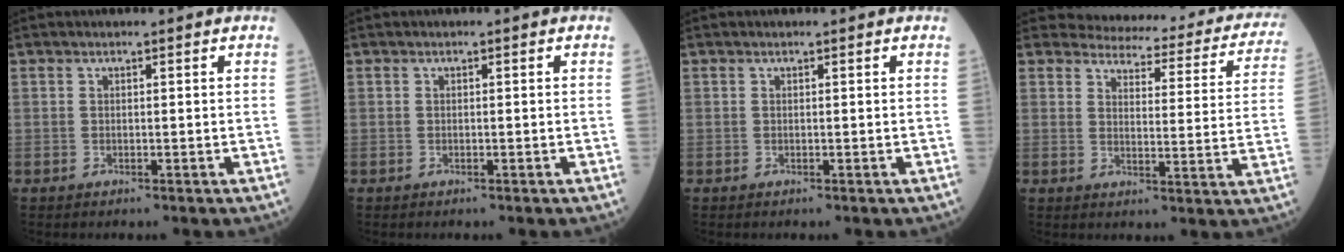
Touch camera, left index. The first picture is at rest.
{"total": 0.0}
{"total": 0.0}
{"total": 18.3, "force": [17.5, 4.3, 3.0], "torque": [-0.007, -0.054, 0.177]}